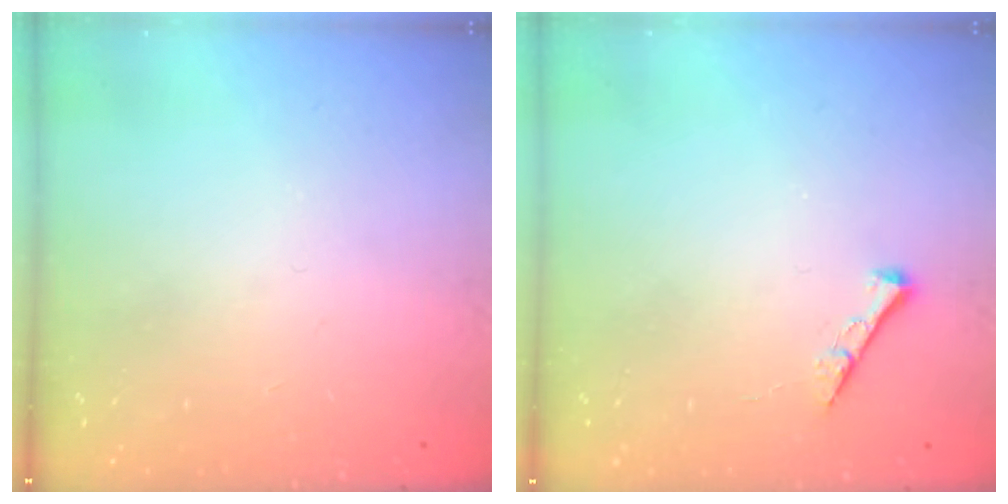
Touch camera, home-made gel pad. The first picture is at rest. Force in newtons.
{"total": 3.9, "press": 3.9, "slide": 0.5}